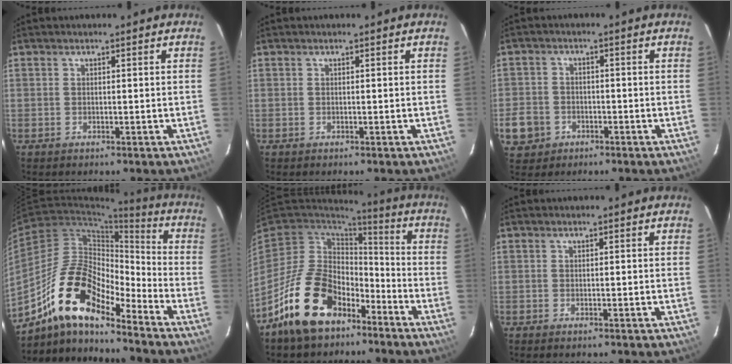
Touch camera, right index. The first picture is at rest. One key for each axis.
{"total": 0.0}
{"total": 7.3, "fx": -2.8, "fy": 6.4, "fz": 2.1, "tx": -0.068, "ty": 0.020, "tz": -0.040}
{"total": 16.8, "fx": -12.3, "fy": 5.3, "fz": 10.2, "tx": -0.181, "ty": 0.003, "tz": -0.240}
{"total": 18.4, "fx": -11.4, "fy": 11.0, "fz": 9.3, "tx": -0.190, "ty": 0.010, "tz": -0.177}
{"total": 0.0}